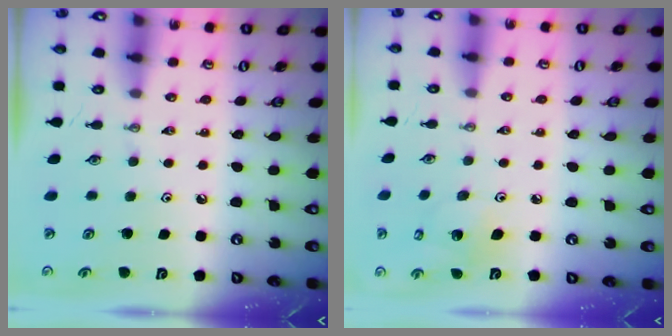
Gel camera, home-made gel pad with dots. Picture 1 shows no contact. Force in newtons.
{"total": 5.3, "press": 4.8, "slide": 2.3}